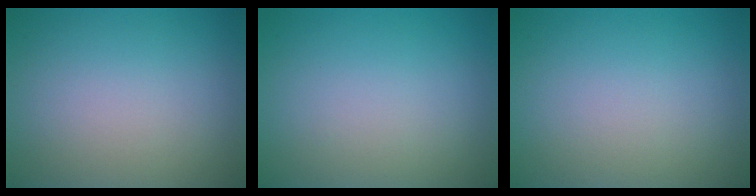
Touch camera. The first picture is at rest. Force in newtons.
{"total": 0.0}
{"total": 0.0}